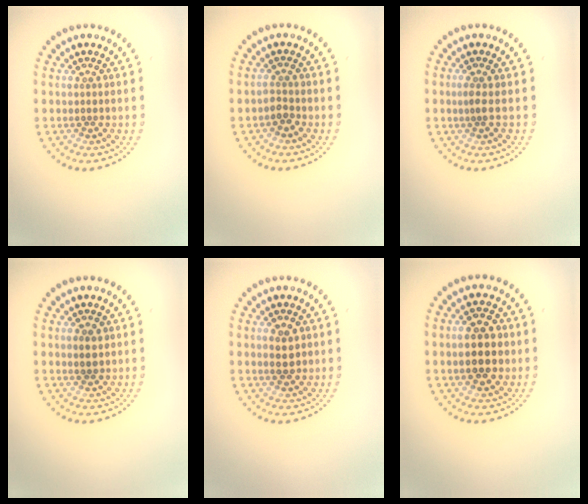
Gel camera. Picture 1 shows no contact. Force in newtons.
{"total": 1.3, "press": 0.9, "slide": 0.9}
{"total": 0.8, "press": 0.4, "slide": 0.6}
{"total": 1.3, "press": 1.2, "slide": 0.5}
{"total": 2.0, "press": 2.0, "slide": 0.1}
{"total": 4.9, "press": 4.9, "slide": 0.3}